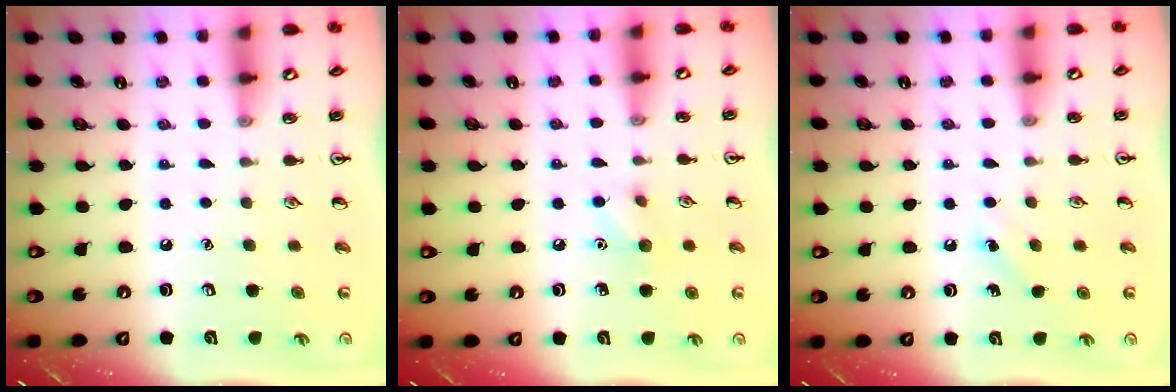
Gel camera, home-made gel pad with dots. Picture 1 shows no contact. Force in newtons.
{"total": 6.6, "press": 6.4, "slide": 1.9}
{"total": 4.0, "press": 3.7, "slide": 1.4}